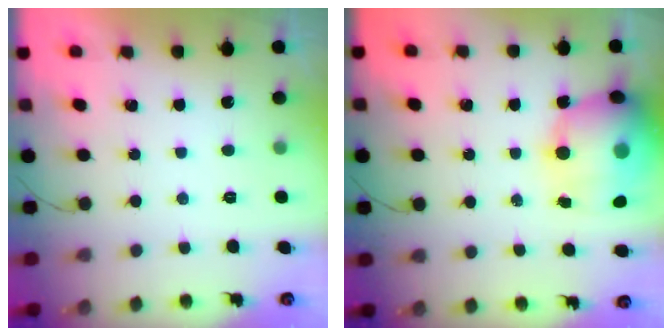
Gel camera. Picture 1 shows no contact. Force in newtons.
{"total": 21.9, "press": 21.3, "slide": 5.0}